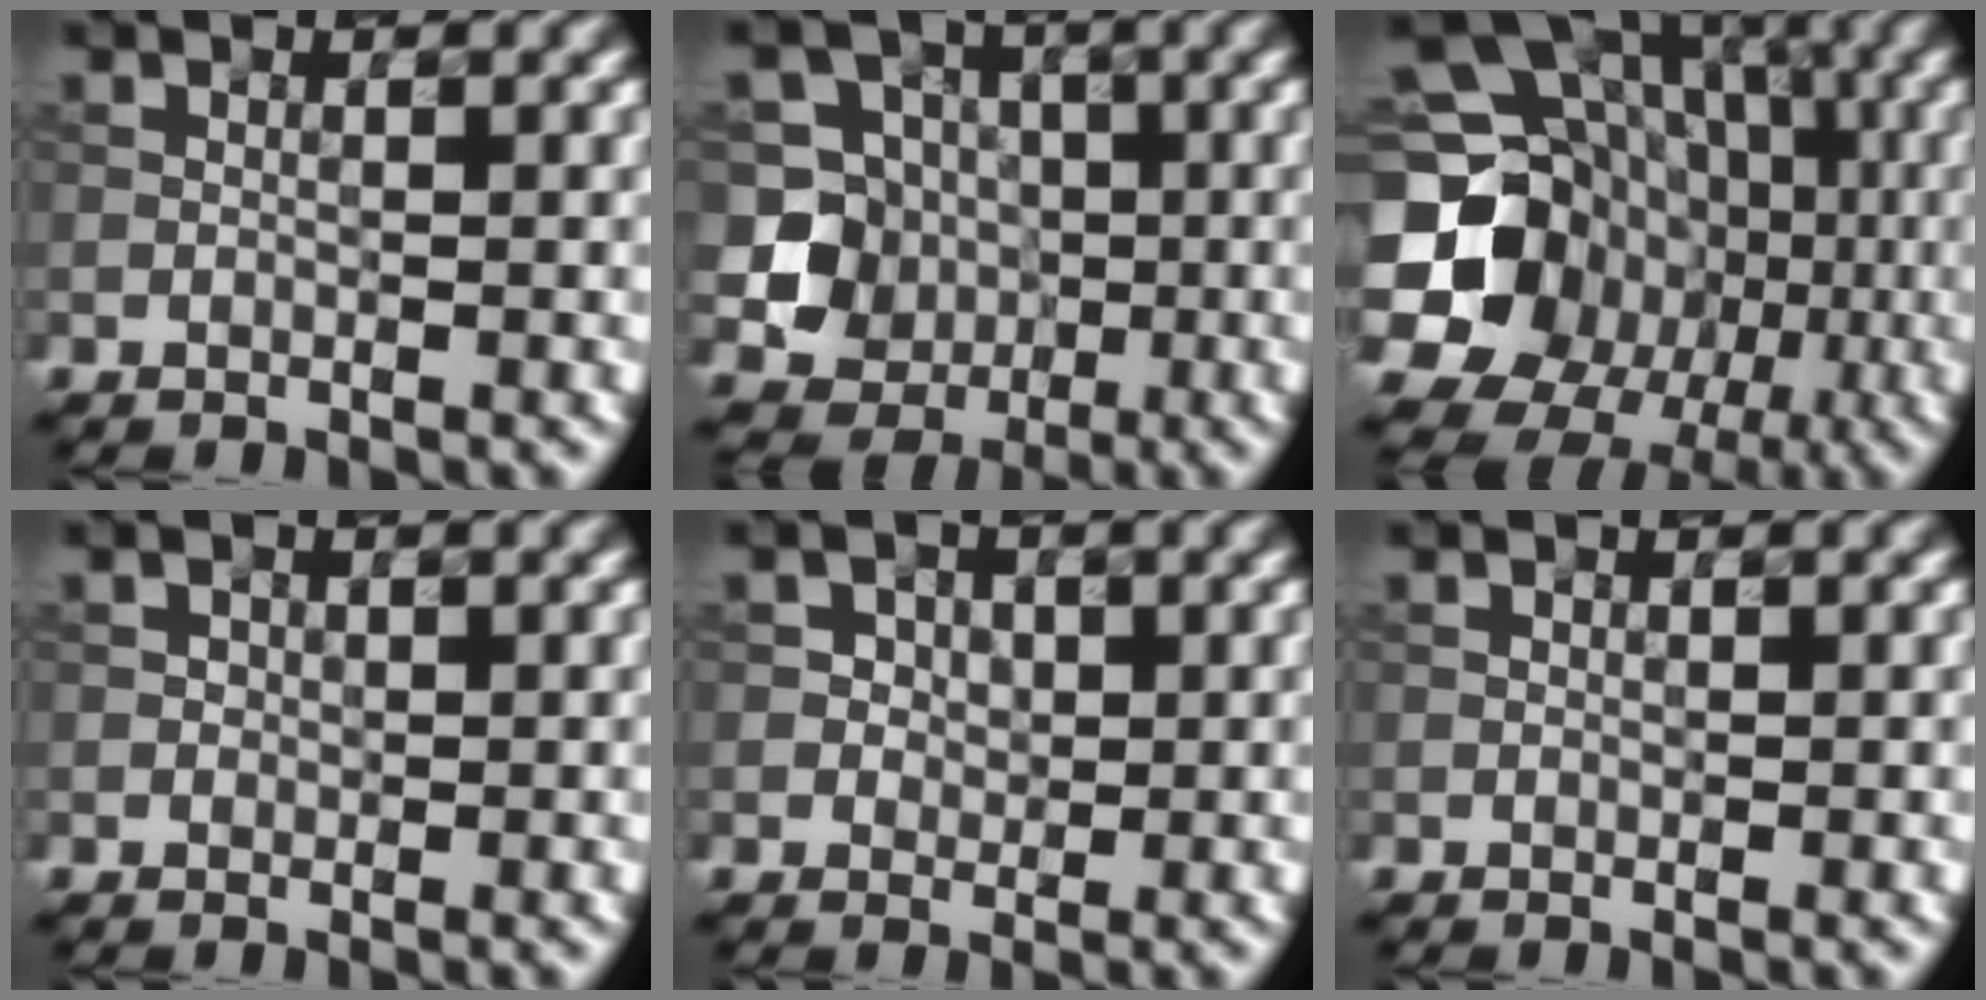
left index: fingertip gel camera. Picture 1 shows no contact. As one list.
[{"total": 7.0, "force": [-1.0, 6.7, 2.0], "torque": [-0.025, 0.011, -0.040]}, {"total": 21.1, "force": [-3.0, 18.9, 9.0], "torque": [-0.175, -0.009, -0.083]}, {"total": 0.7, "force": [0.1, 0.6, 0.2], "torque": [0.003, 0.002, 0.001]}, {"total": 2.4, "force": [0.8, 2.0, 1.0], "torque": [-0.015, 0.001, 0.015]}, {"total": 0.0}]